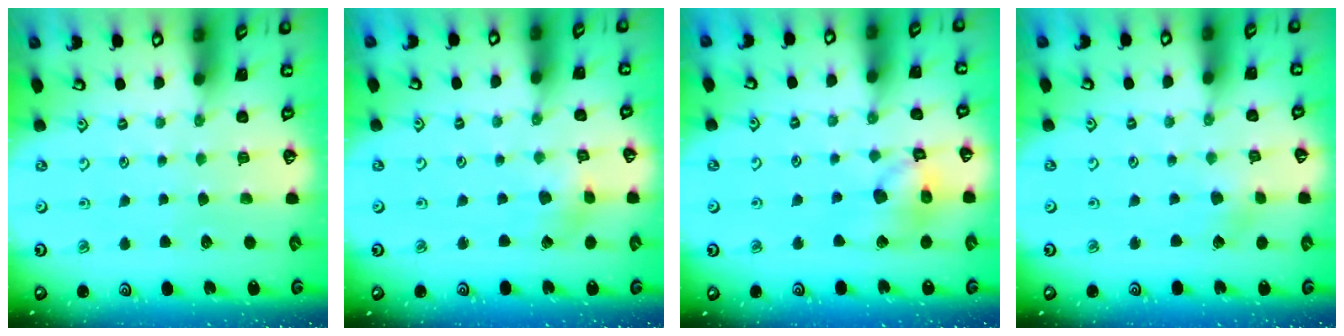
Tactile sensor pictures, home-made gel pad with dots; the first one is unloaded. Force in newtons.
{"total": 2.6, "press": 2.6, "slide": 0.1}
{"total": 14.1, "press": 14.0, "slide": 1.8}
{"total": 2.1, "press": 2.1, "slide": 0.3}